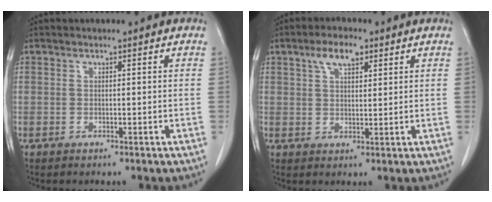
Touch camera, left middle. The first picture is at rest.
{"total": 4.9, "force": [2.8, 2.1, 3.5], "torque": [-0.069, 0.012, 0.051]}